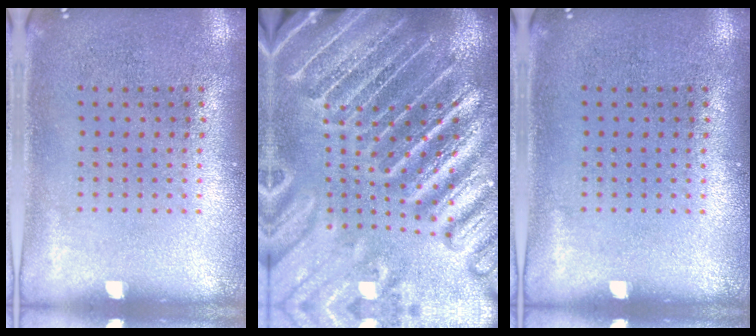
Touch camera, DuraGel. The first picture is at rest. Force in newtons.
{"total": 5.8, "press": 5.0, "slide": 2.9}
{"total": 0.0}